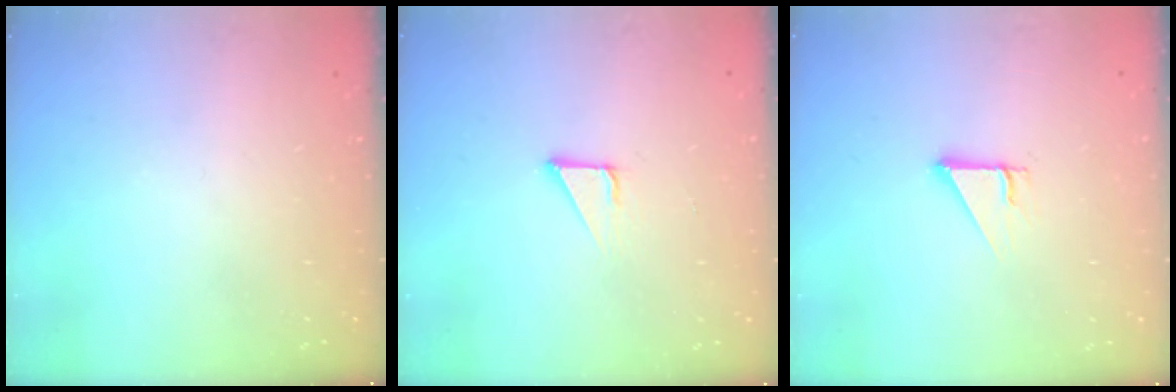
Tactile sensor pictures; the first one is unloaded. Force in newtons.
{"total": 2.1, "press": 2.1, "slide": 0.1}
{"total": 2.5, "press": 2.5, "slide": 0.1}